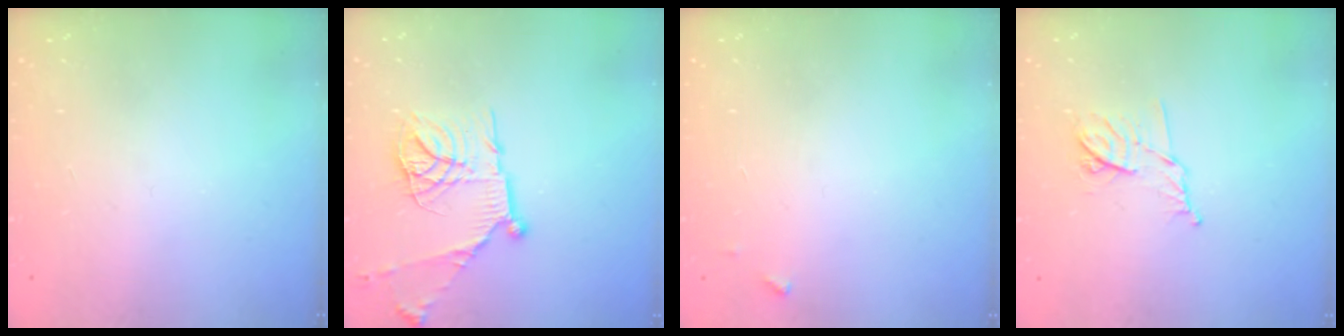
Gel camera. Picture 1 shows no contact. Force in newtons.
{"total": 17.9, "press": 17.8, "slide": 1.6}
{"total": 3.6, "press": 3.6, "slide": 0.2}
{"total": 9.4, "press": 9.4, "slide": 0.7}